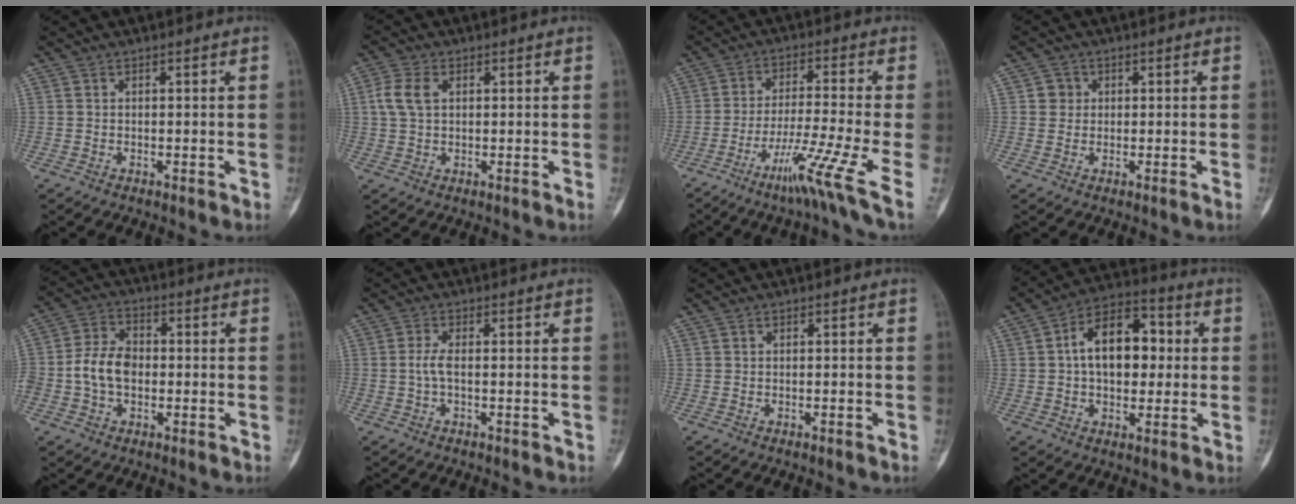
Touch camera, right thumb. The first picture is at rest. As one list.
[{"total": 4.9, "force": [1.2, 2.9, 3.7], "torque": [-0.091, 0.011, 0.020]}, {"total": 13.4, "force": [-5.6, -0.2, 12.1], "torque": [-0.227, 0.006, -0.097]}, {"total": 2.0, "force": [0.5, 1.9, 0.5], "torque": [0.004, 0.002, 0.002]}, {"total": 8.3, "force": [-1.1, 5.9, 5.7], "torque": [-0.098, 0.023, -0.027]}, {"total": 2.3, "force": [-0.3, 0.7, 2.2], "torque": [-0.053, 0.000, -0.008]}, {"total": 0.0}, {"total": 14.2, "force": [1.4, 8.9, 11.0], "torque": [-0.136, 0.026, 0.012]}]